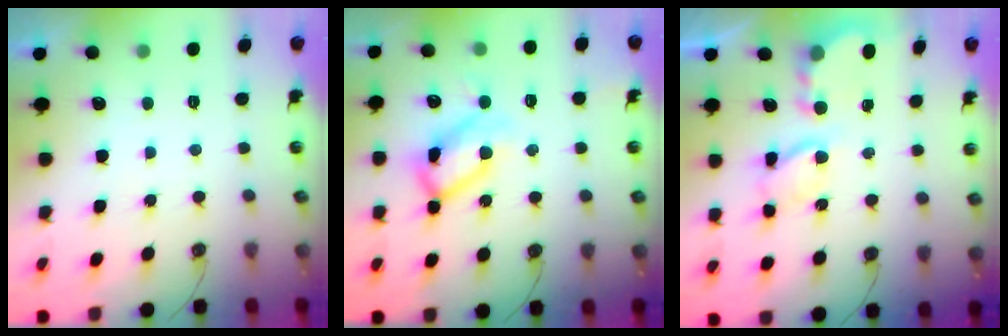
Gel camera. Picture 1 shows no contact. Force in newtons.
{"total": 13.1, "press": 13.1, "slide": 0.8}
{"total": 5.8, "press": 5.8, "slide": 0.3}